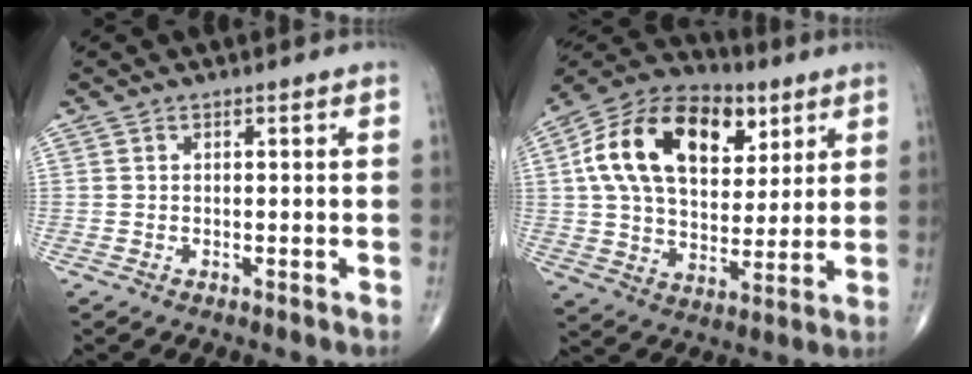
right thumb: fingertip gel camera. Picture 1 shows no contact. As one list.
[{"total": 22.8, "force": [7.4, 14.4, 16.0], "torque": [-0.257, -0.001, 0.120]}]